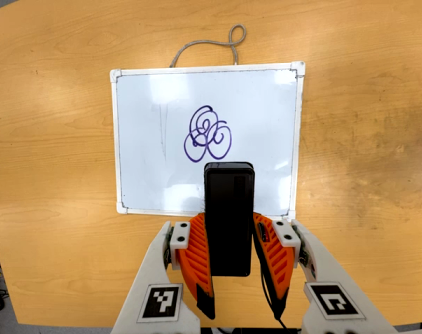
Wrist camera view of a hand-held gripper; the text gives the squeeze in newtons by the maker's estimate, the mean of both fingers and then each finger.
{"total": 4.0, "left": 2.7, "right": 5.3}